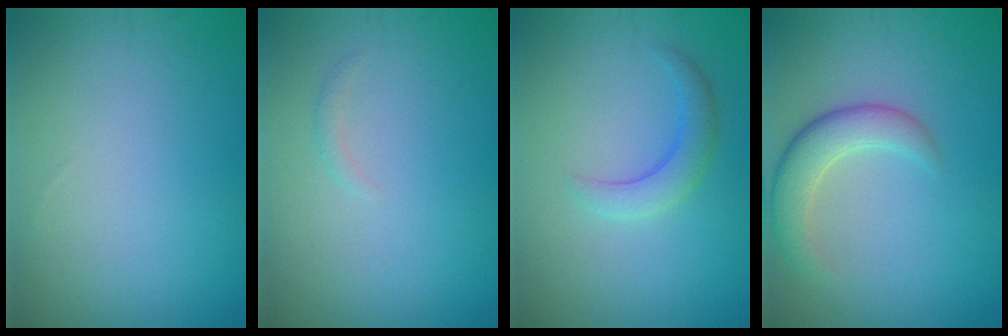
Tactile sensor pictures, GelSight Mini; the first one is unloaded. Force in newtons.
{"total": 0.5, "press": 0.5, "slide": 0.0}
{"total": 2.3, "press": 2.2, "slide": 0.2}
{"total": 3.6, "press": 3.6, "slide": 0.3}